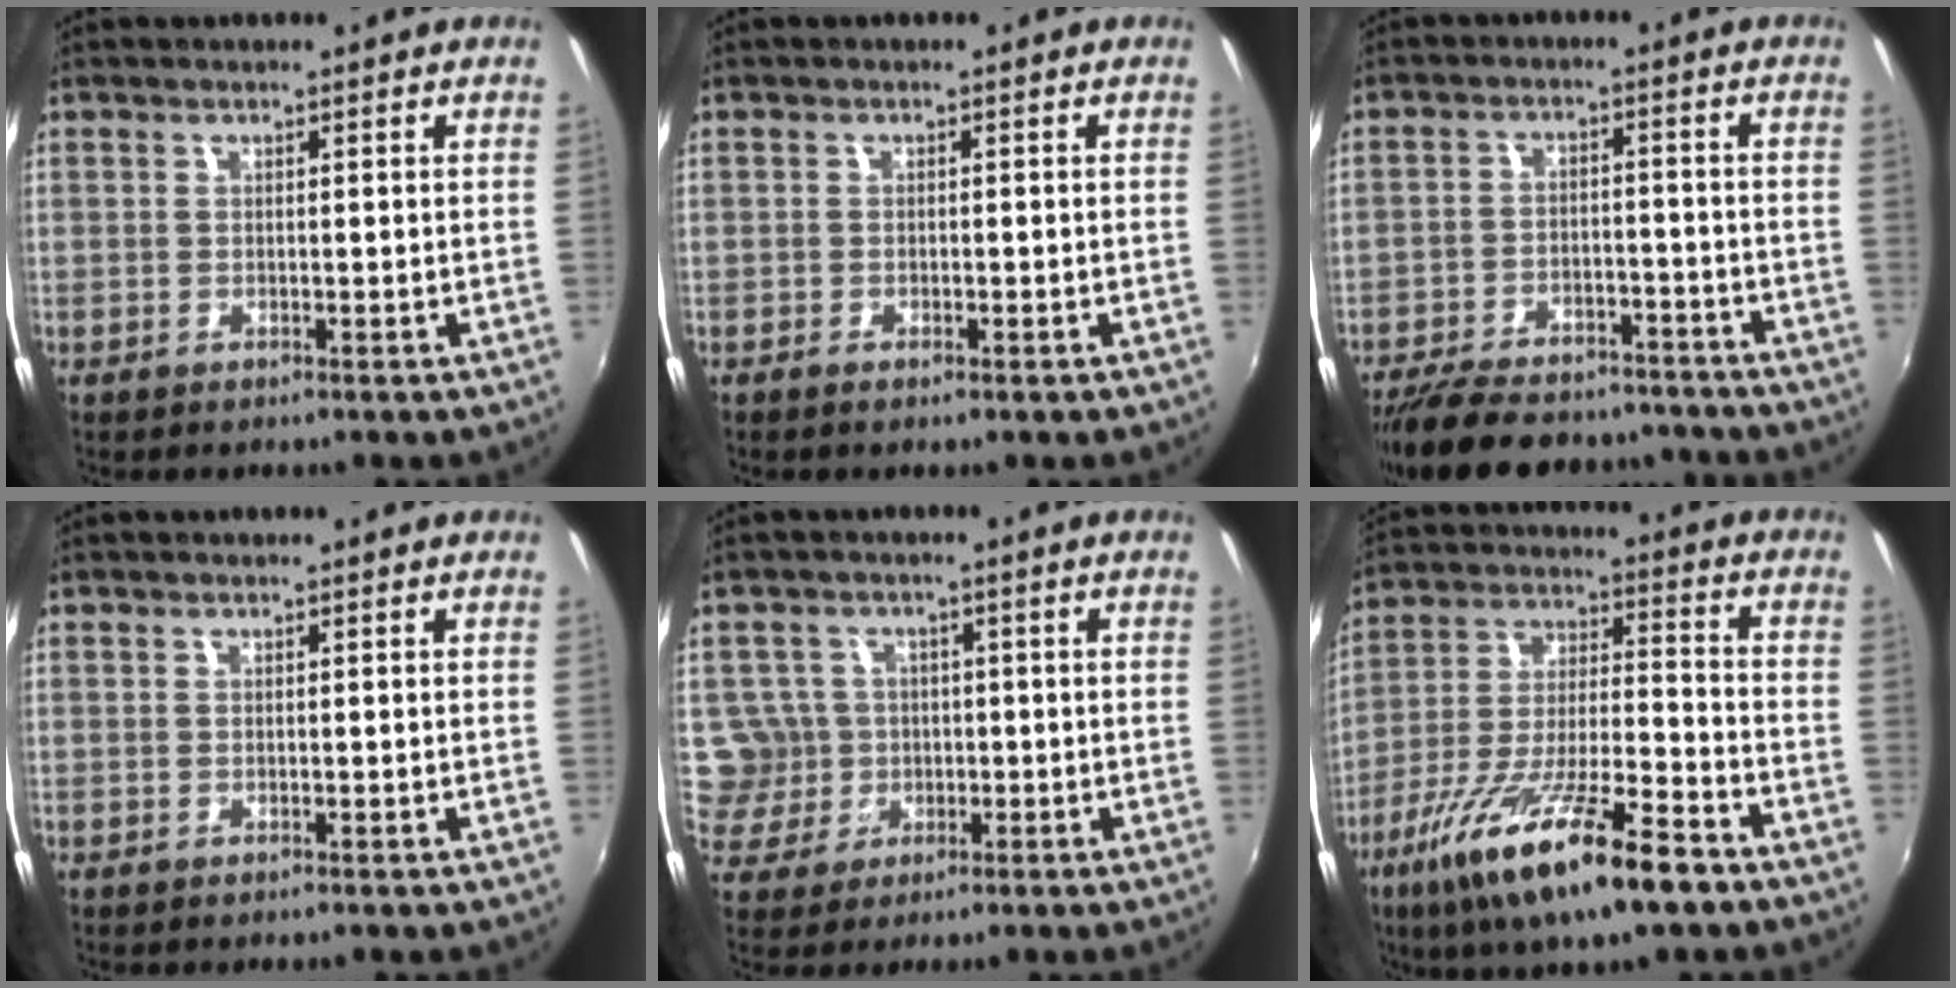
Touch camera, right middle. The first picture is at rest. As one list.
[{"total": 1.1, "force": [-0.9, 0.4, 0.6], "torque": [-0.012, -0.004, -0.015]}, {"total": 21.2, "force": [-17.8, 7.6, 8.6], "torque": [-0.186, -0.001, -0.246]}, {"total": 0.0}, {"total": 6.3, "force": [-0.3, 6.2, 0.5], "torque": [-0.029, 0.014, 0.003]}, {"total": 19.4, "force": [-11.8, 4.1, 14.8], "torque": [-0.288, -0.046, -0.208]}]